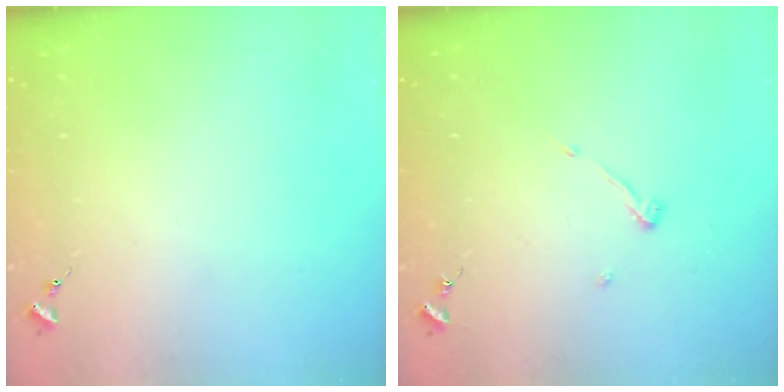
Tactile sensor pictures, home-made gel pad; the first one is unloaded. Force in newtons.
{"total": 3.6, "press": 3.6, "slide": 0.4}